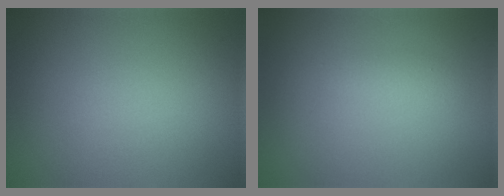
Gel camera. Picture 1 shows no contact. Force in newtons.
{"total": 1.1, "press": 1.0, "slide": 0.1}